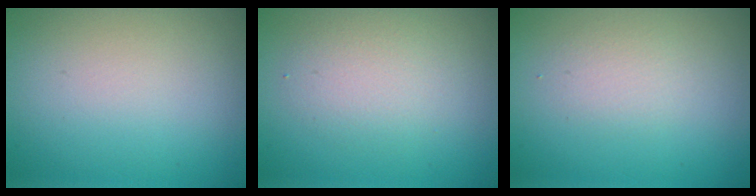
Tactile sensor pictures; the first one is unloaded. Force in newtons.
{"total": 2.6, "press": 2.6, "slide": 0.3}
{"total": 1.5, "press": 1.4, "slide": 0.1}